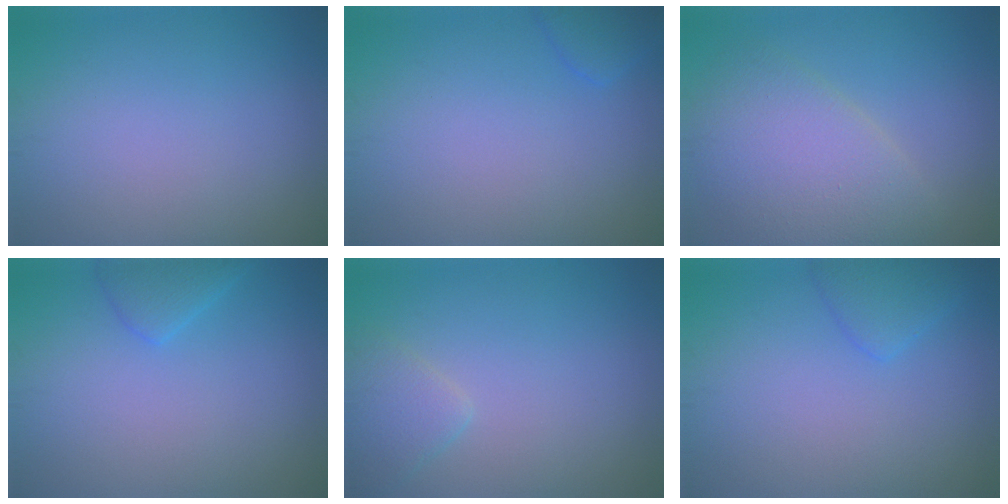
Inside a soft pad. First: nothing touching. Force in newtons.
{"total": 1.6, "press": 1.6, "slide": 0.1}
{"total": 6.3, "press": 6.3, "slide": 0.4}
{"total": 2.0, "press": 1.9, "slide": 0.2}
{"total": 2.1, "press": 2.1, "slide": 0.1}
{"total": 2.0, "press": 2.0, "slide": 0.1}